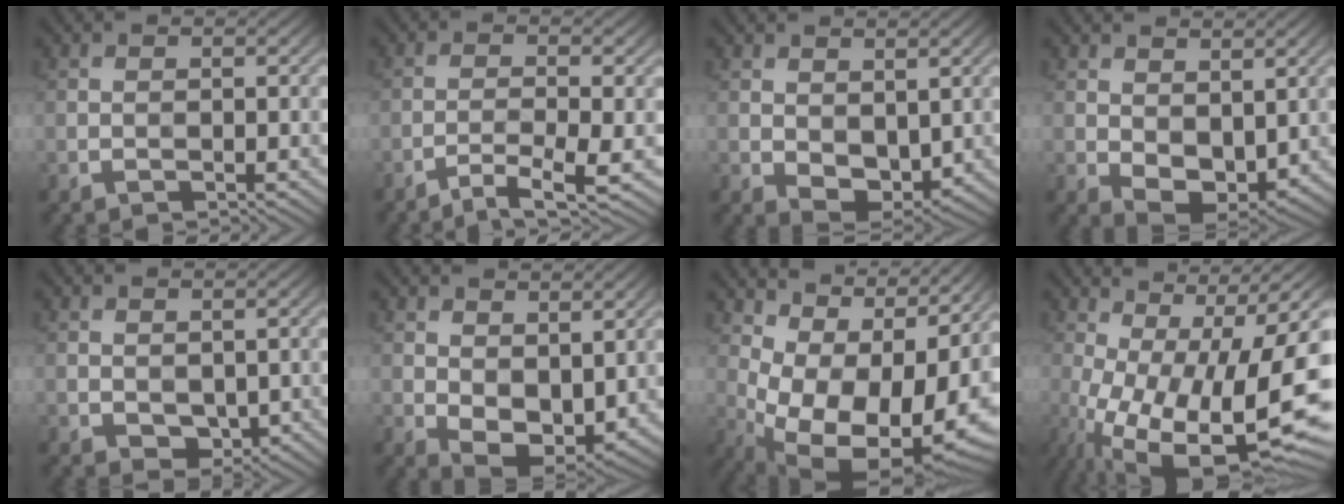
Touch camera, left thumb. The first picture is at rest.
{"total": 4.1, "force": [-2.7, 0.4, 3.0], "torque": [-0.053, 0.001, -0.052]}
{"total": 4.9, "force": [0.9, 3.1, 3.7], "torque": [-0.072, -0.009, 0.021]}
{"total": 6.1, "force": [1.1, 3.8, 4.6], "torque": [-0.089, -0.013, 0.025]}
{"total": 2.6, "force": [0.0, 1.9, 1.9], "torque": [-0.039, -0.011, 0.005]}
{"total": 7.0, "force": [1.1, 4.3, 5.4], "torque": [-0.106, -0.017, 0.028]}
{"total": 15.6, "force": [1.6, 8.3, 13.1], "torque": [-0.175, -0.006, 0.052]}
{"total": 20.2, "force": [-6.3, 9.1, 17.0], "torque": [-0.283, -0.038, -0.086]}